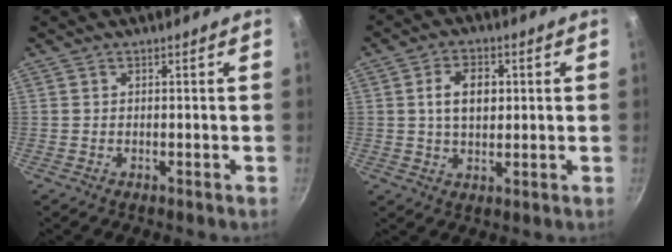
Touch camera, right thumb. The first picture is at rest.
{"total": 7.3, "force": [1.2, 4.8, 5.4], "torque": [-0.076, 0.004, 0.017]}